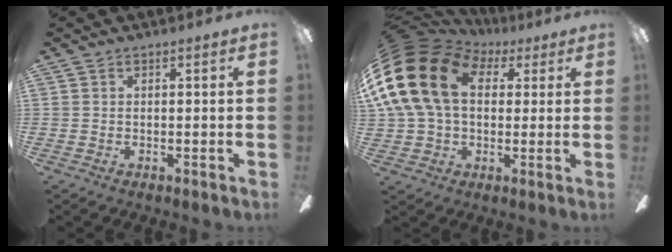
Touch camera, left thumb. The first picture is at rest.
{"total": 21.4, "force": [3.8, 15.9, 13.8], "torque": [-0.296, 0.006, 0.065]}